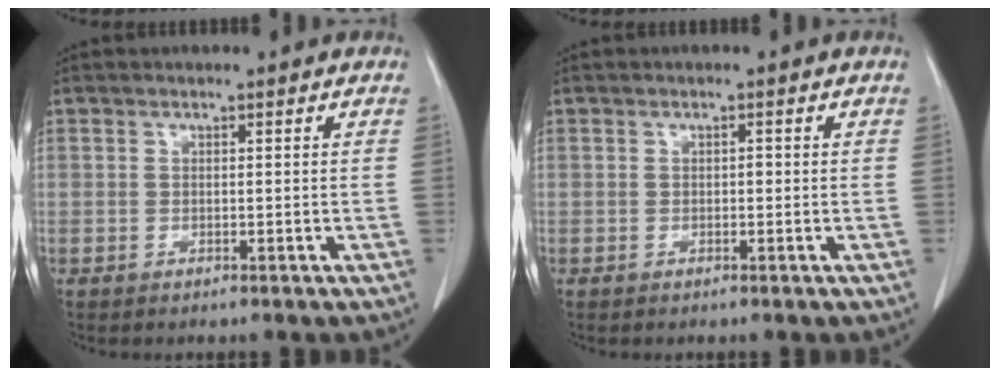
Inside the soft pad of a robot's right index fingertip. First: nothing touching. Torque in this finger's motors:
{"motor_torque": [0.13, 0.02, -0.01, 0.02]}